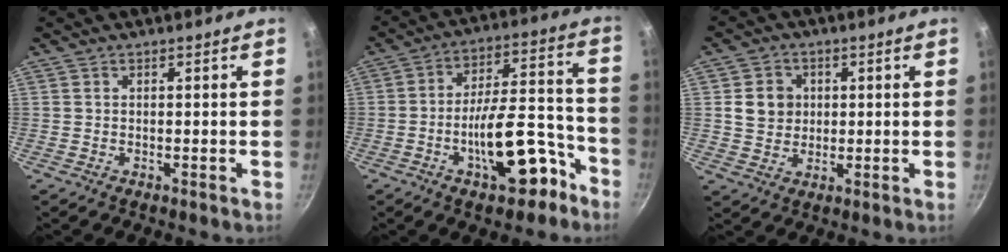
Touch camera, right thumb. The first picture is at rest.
{"total": 16.2, "force": [-7.9, 7.0, 12.3], "torque": [-0.148, 0.080, -0.110]}
{"total": 6.3, "force": [1.0, 5.6, 2.7], "torque": [-0.020, 0.003, 0.016]}